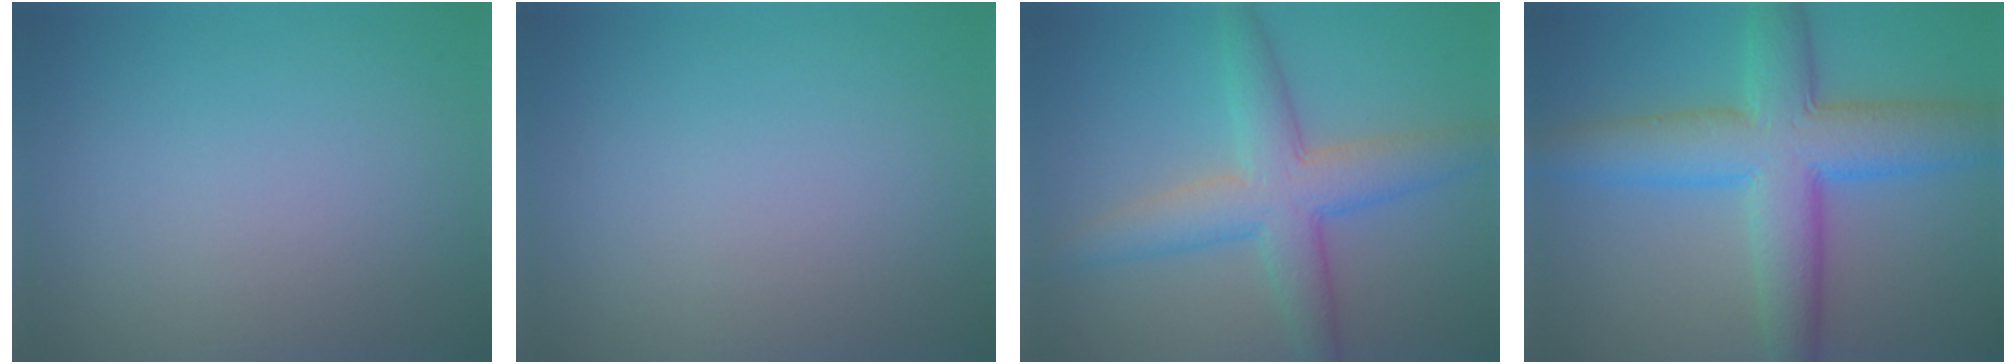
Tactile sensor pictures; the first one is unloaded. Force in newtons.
{"total": 0.0}
{"total": 5.9, "press": 5.9, "slide": 0.3}
{"total": 8.9, "press": 8.9, "slide": 0.2}